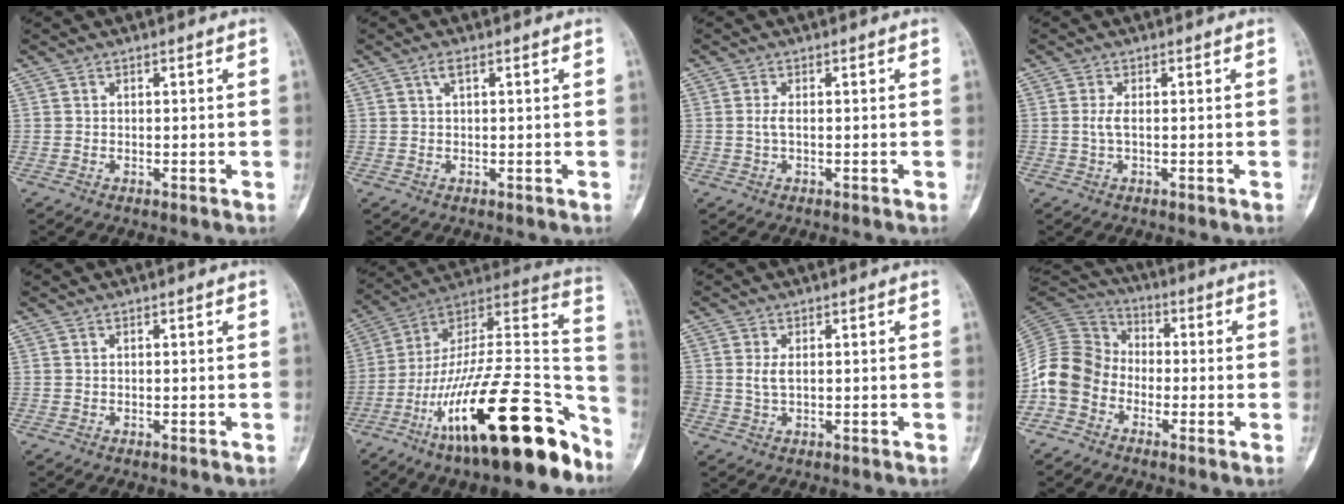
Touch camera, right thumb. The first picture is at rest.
{"total": 1.4, "force": [0.5, 0.3, 1.3], "torque": [-0.029, 0.007, 0.011]}
{"total": 1.4, "force": [-0.1, 0.4, 1.3], "torque": [-0.033, -0.001, -0.001]}
{"total": 1.7, "force": [-0.1, 0.5, 1.6], "torque": [-0.044, -0.002, -0.001]}
{"total": 0.0}
{"total": 31.5, "force": [-17.5, 9.4, 24.4], "torque": [-0.336, 0.086, -0.288]}
{"total": 2.4, "force": [0.3, 1.2, 2.0], "torque": [-0.045, 0.000, 0.008]}
{"total": 11.2, "force": [-4.1, 9.1, 4.9], "torque": [-0.088, 0.050, -0.095]}